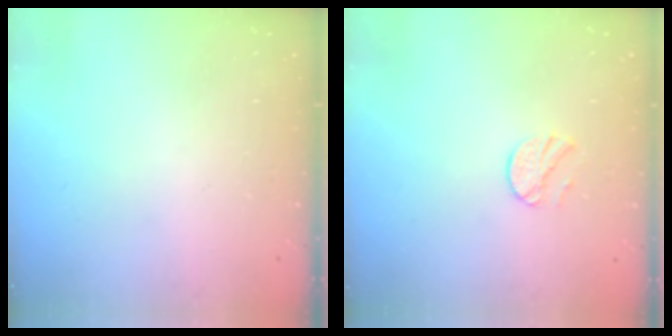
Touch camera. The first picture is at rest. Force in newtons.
{"total": 7.3, "press": 7.3, "slide": 0.5}